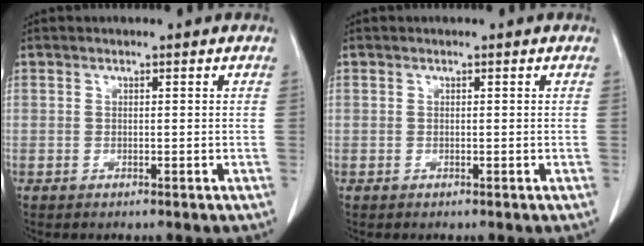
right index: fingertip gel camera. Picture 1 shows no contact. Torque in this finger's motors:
{"motor_torque": [0.00, 0.00, 0.00, 0.00]}